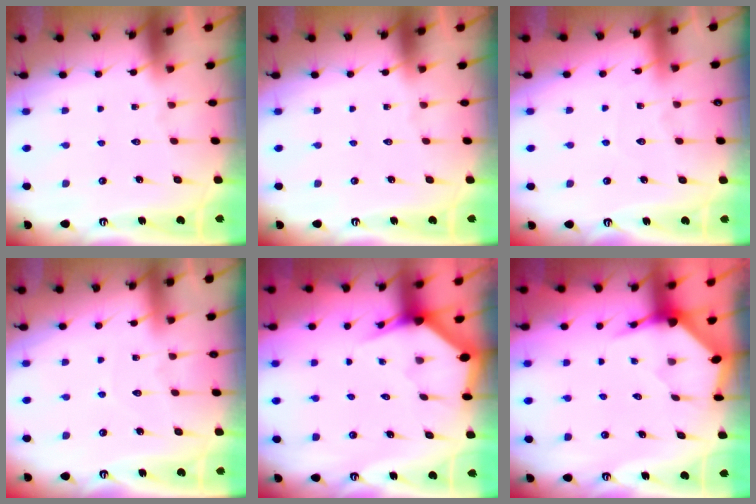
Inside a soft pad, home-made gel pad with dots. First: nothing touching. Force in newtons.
{"total": 0.0}
{"total": 4.7, "press": 4.7, "slide": 0.7}
{"total": 3.7, "press": 3.7, "slide": 0.4}
{"total": 2.8, "press": 2.8, "slide": 0.0}
{"total": 3.6, "press": 3.6, "slide": 0.4}